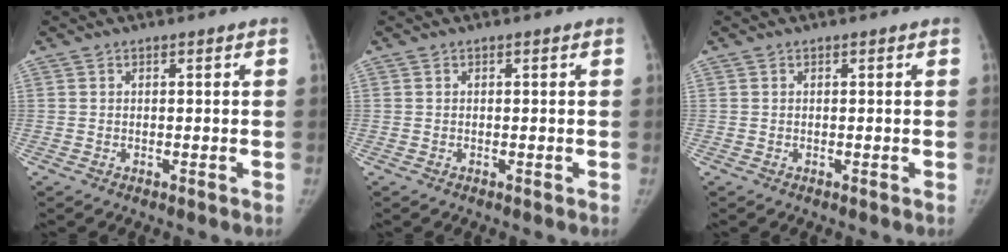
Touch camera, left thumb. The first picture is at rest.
{"total": 0.0}
{"total": 0.0}